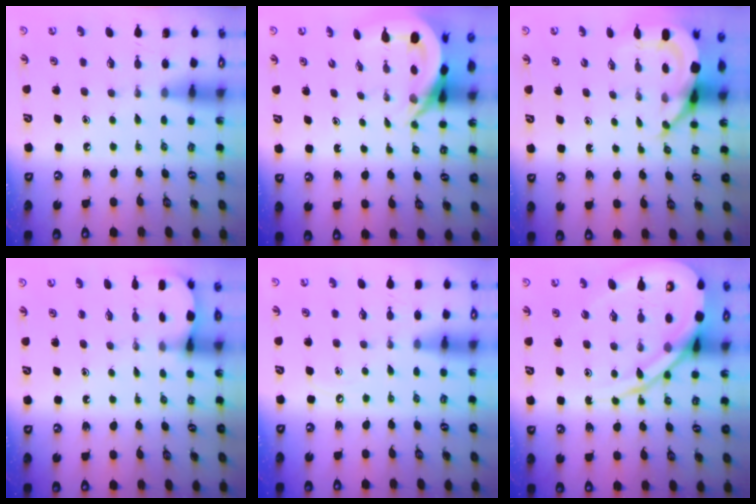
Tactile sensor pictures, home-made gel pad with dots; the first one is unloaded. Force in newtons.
{"total": 5.7, "press": 5.6, "slide": 0.7}
{"total": 6.6, "press": 6.6, "slide": 0.5}
{"total": 1.8, "press": 1.7, "slide": 0.2}
{"total": 3.1, "press": 3.1, "slide": 0.5}
{"total": 13.1, "press": 13.1, "slide": 1.2}